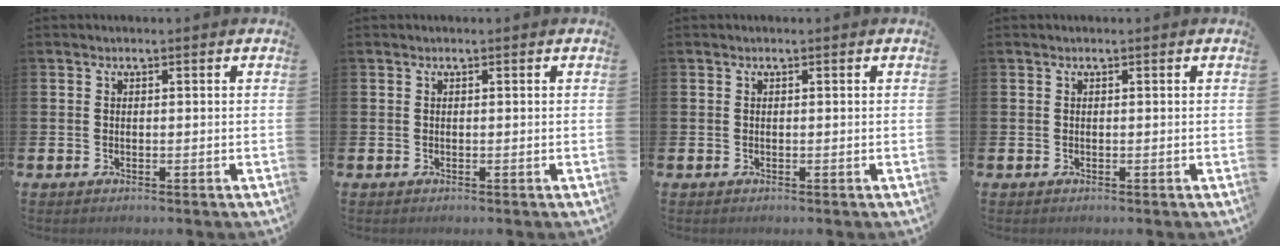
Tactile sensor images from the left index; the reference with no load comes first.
{"total": 0.0}
{"total": 0.0}
{"total": 0.0}